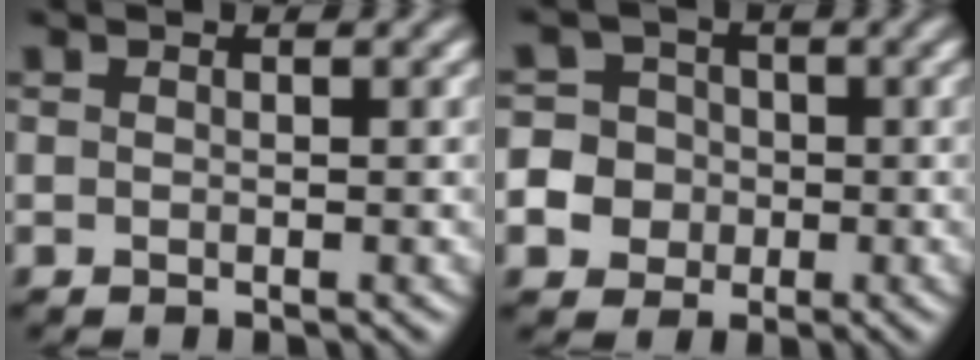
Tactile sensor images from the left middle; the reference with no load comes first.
{"total": 8.6, "force": [-2.2, 8.0, 2.2], "torque": [-0.051, 0.000, -0.061]}